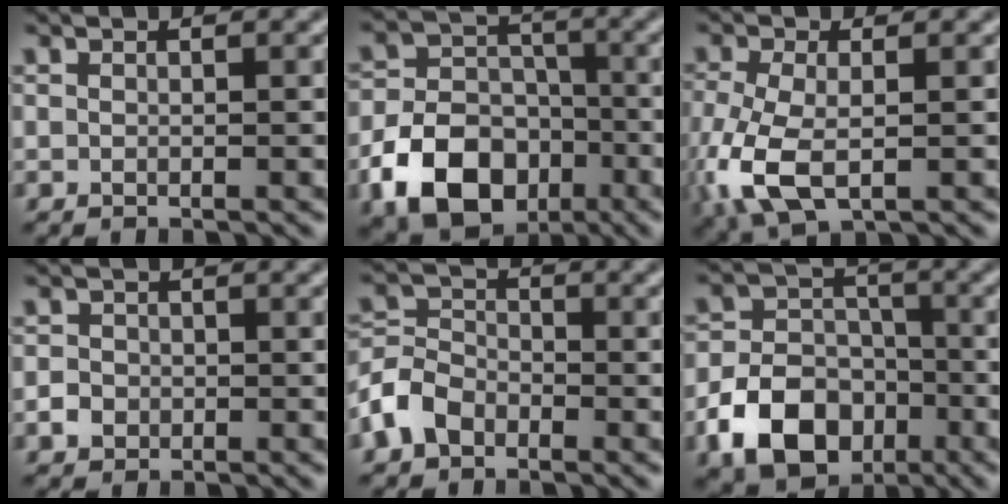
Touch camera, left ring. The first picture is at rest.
{"total": 9.6, "force": [-4.3, 6.8, 5.2], "torque": [-0.091, -0.007, -0.085]}
{"total": 6.8, "force": [-1.9, 3.7, 5.4], "torque": [-0.141, -0.017, -0.040]}
{"total": 1.5, "force": [-0.5, 1.3, 0.4], "torque": [0.000, 0.000, -0.012]}
{"total": 4.0, "force": [-2.3, 2.7, 1.7], "torque": [-0.038, 0.005, -0.057]}
{"total": 8.3, "force": [-3.8, 6.0, 4.4], "torque": [-0.079, -0.007, -0.075]}